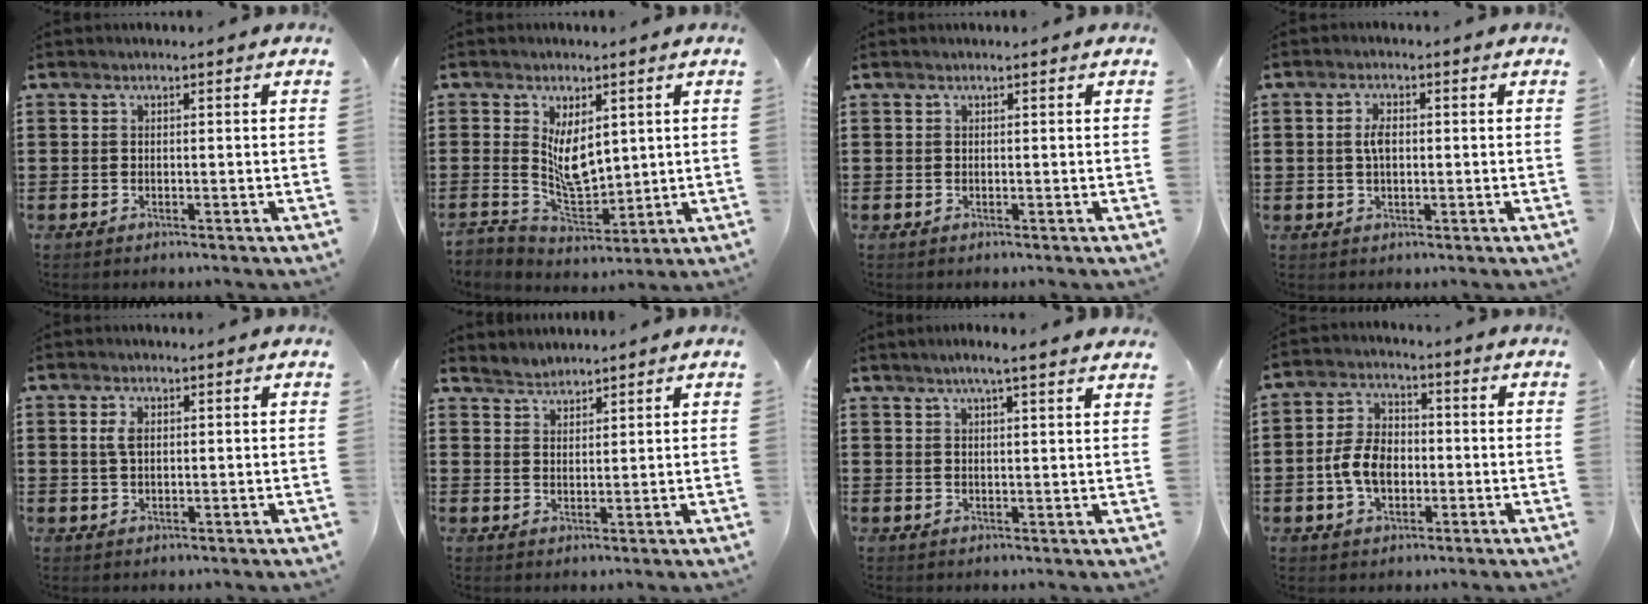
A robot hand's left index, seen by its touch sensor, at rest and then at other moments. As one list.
[{"total": 6.4, "force": [1.7, 4.2, 4.5], "torque": [-0.079, 0.000, 0.031]}, {"total": 0.0}, {"total": 3.2, "force": [0.4, 1.3, 2.9], "torque": [-0.060, 0.006, 0.005]}, {"total": 2.6, "force": [0.7, 1.3, 2.1], "torque": [-0.047, 0.008, 0.011]}, {"total": 2.3, "force": [2.2, 0.3, -0.6], "torque": [0.003, -0.002, 0.044]}, {"total": 3.3, "force": [2.8, -0.2, 1.7], "torque": [-0.042, -0.001, 0.049]}, {"total": 7.0, "force": [-1.4, 4.7, 5.1], "torque": [-0.120, 0.005, -0.033]}]